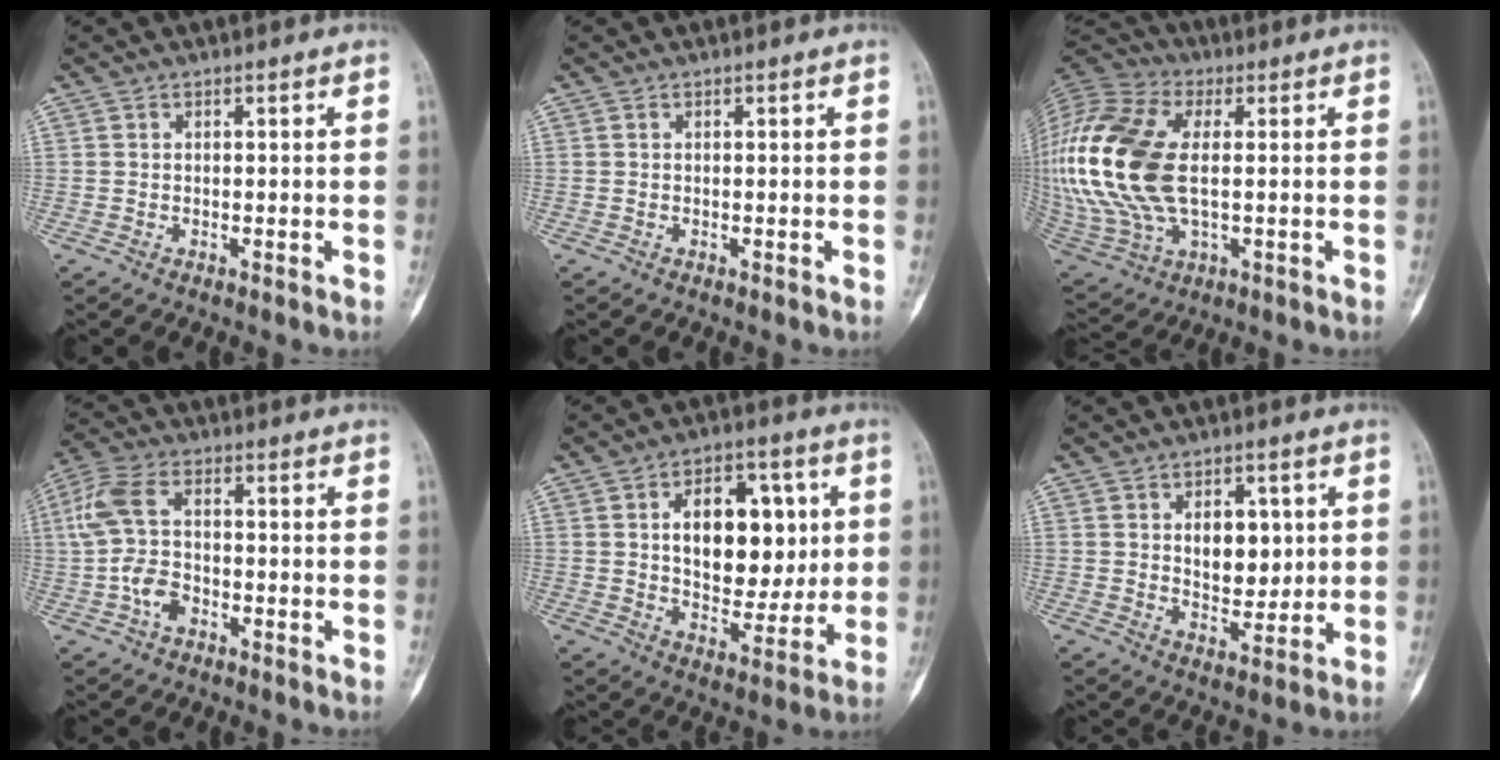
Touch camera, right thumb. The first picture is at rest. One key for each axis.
{"total": 0.0}
{"total": 26.1, "fx": 1.3, "fy": 14.8, "fz": 21.5, "tx": -0.508, "ty": 0.002, "tz": 0.030}
{"total": 9.4, "fx": -1.6, "fy": 5.9, "fz": 7.1, "tx": -0.149, "ty": 0.024, "tz": -0.037}
{"total": 16.7, "fx": 3.1, "fy": 10.4, "fz": 12.6, "tx": -0.133, "ty": -0.002, "tz": 0.050}
{"total": 8.4, "fx": 1.7, "fy": 5.4, "fz": 6.1, "tx": -0.049, "ty": -0.012, "tz": 0.033}